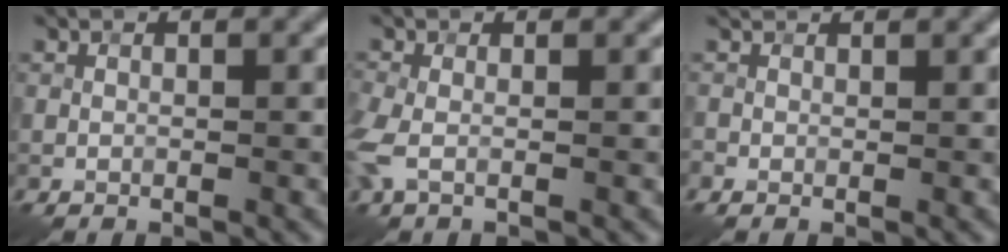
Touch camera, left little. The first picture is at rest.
{"total": 2.8, "force": [-0.6, 1.6, 2.2], "torque": [-0.066, -0.006, -0.019]}
{"total": 0.8, "force": [0.3, 0.7, 0.3], "torque": [-0.010, 0.000, -0.002]}